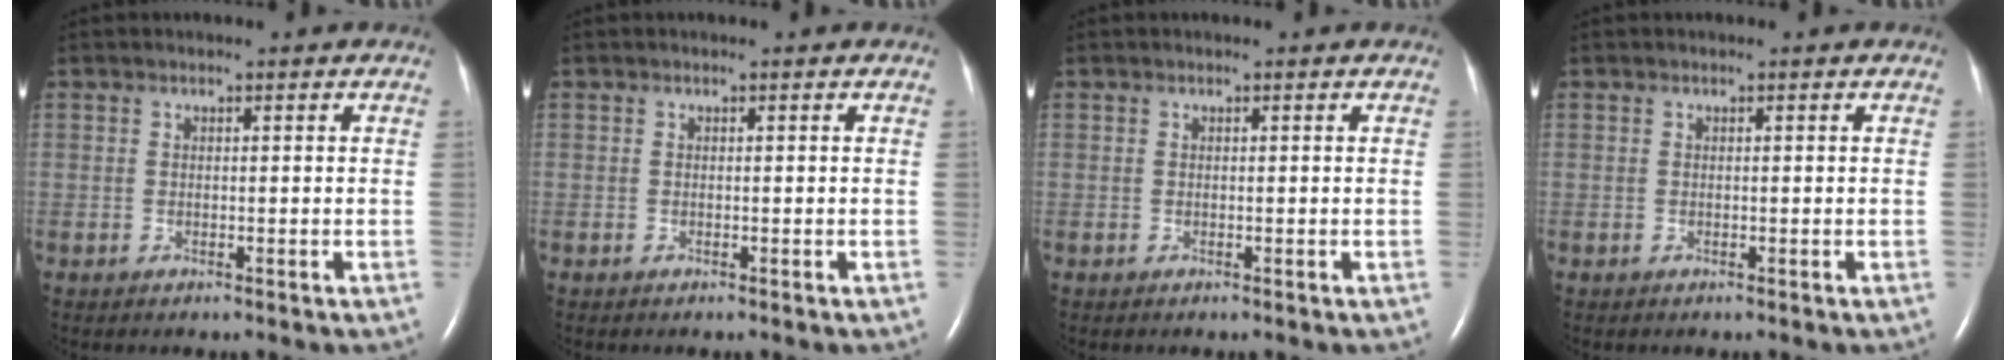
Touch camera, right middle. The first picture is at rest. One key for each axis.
{"total": 0.0}
{"total": 0.0}
{"total": 0.0}